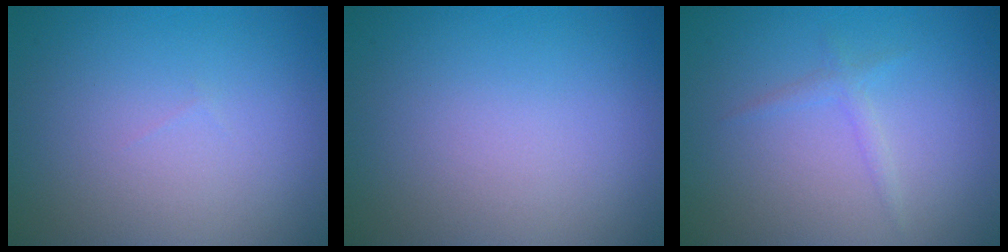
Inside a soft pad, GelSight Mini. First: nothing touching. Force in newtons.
{"total": 0.0}
{"total": 1.1, "press": 1.1, "slide": 0.1}